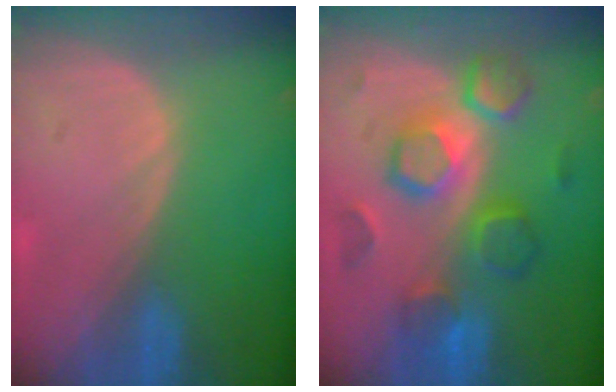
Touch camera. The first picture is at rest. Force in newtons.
{"total": 9.5, "press": 9.5, "slide": 0.4}